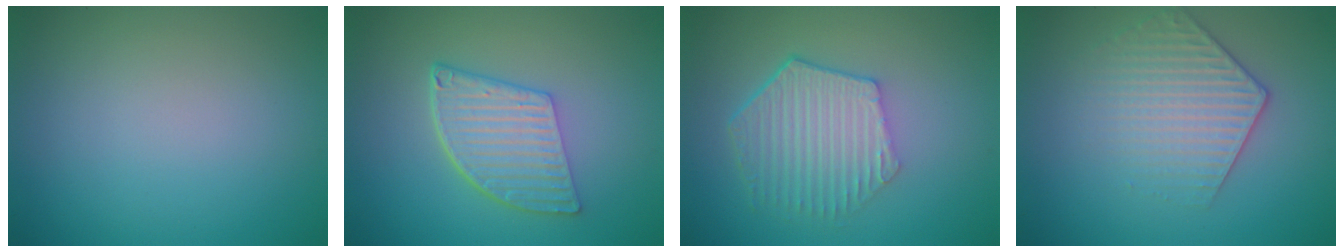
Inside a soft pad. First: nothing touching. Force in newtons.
{"total": 5.7, "press": 4.1, "slide": 4.0}
{"total": 5.4, "press": 4.1, "slide": 3.6}
{"total": 3.3, "press": 3.2, "slide": 1.0}